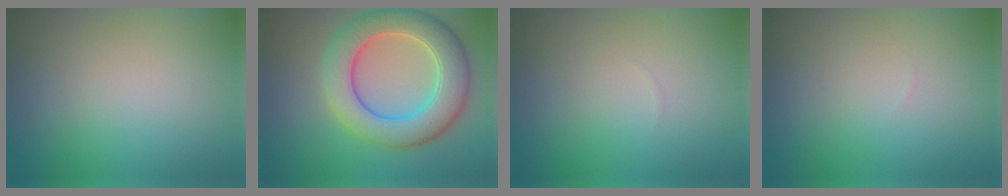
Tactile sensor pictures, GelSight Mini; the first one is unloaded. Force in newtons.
{"total": 8.1, "press": 8.1, "slide": 0.3}
{"total": 0.0}
{"total": 0.0}